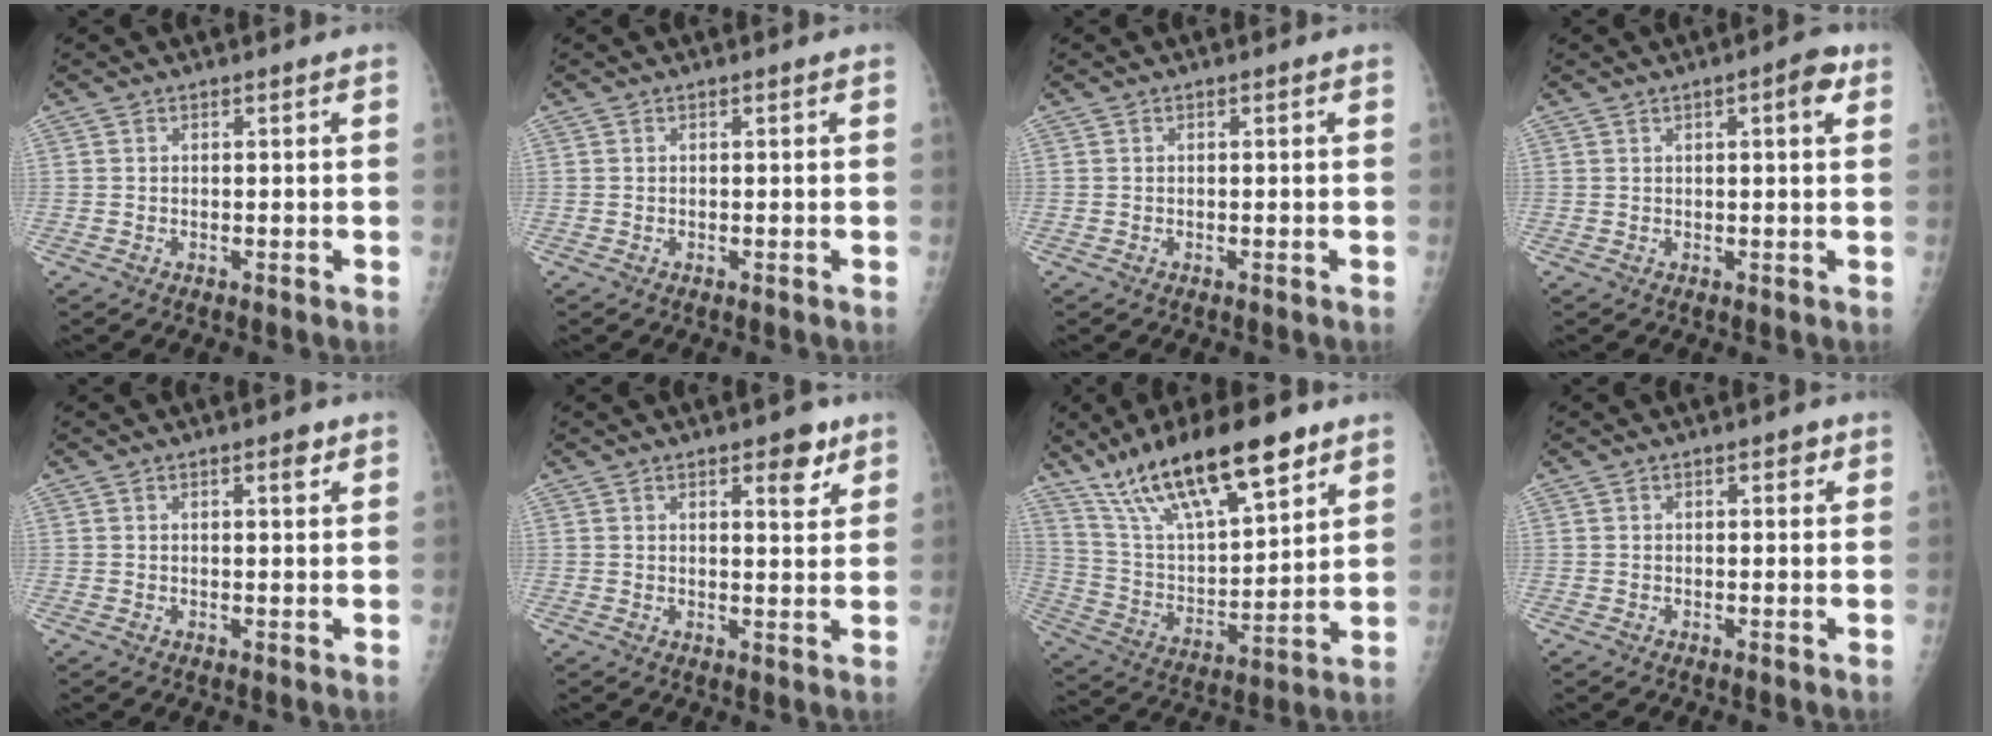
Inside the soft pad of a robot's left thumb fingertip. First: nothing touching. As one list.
[{"total": 0.0}, {"total": 0.0}, {"total": 4.2, "force": [1.7, 1.2, 3.6], "torque": [-0.044, 0.000, 0.018]}, {"total": 1.9, "force": [1.2, 0.6, 1.4], "torque": [-0.013, -0.005, 0.015]}, {"total": 5.2, "force": [3.1, 2.0, 3.6], "torque": [-0.029, -0.017, 0.037]}, {"total": 22.4, "force": [14.7, 7.0, 15.4], "torque": [-0.245, -0.042, 0.268]}, {"total": 1.5, "force": [0.8, 0.8, 0.9], "torque": [0.000, -0.001, 0.008]}]